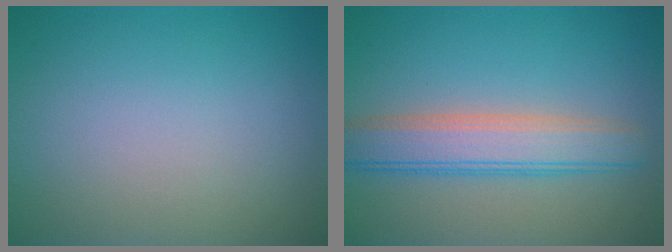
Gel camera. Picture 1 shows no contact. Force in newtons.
{"total": 5.1, "press": 5.1, "slide": 0.2}